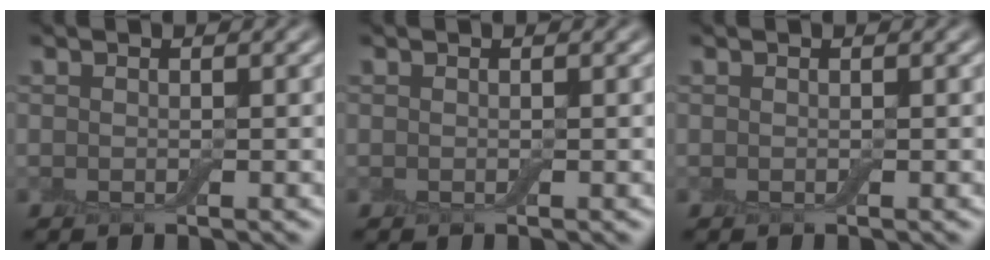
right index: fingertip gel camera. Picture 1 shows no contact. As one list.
[{"total": 0.0}, {"total": 0.0}]